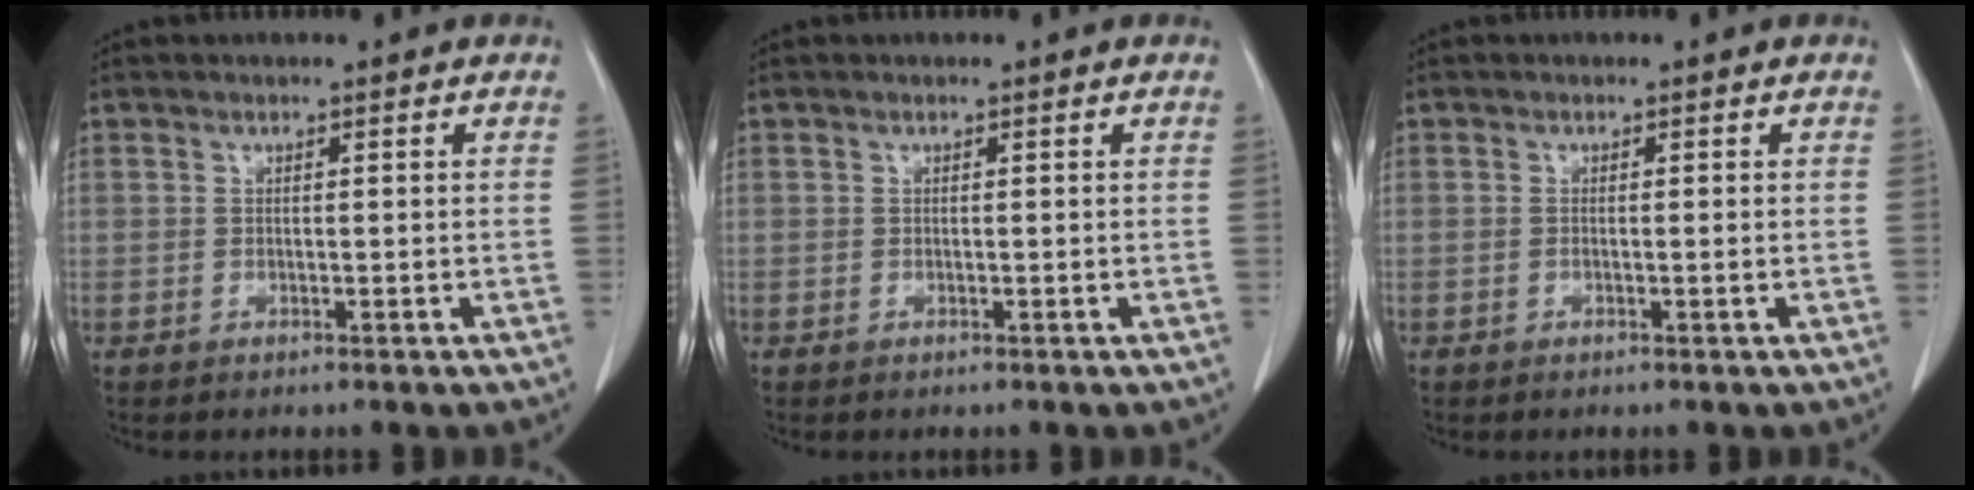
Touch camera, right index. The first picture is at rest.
{"total": 0.0}
{"total": 0.6, "force": [-0.1, 0.0, 0.6], "torque": [-0.012, 0.000, 0.000]}